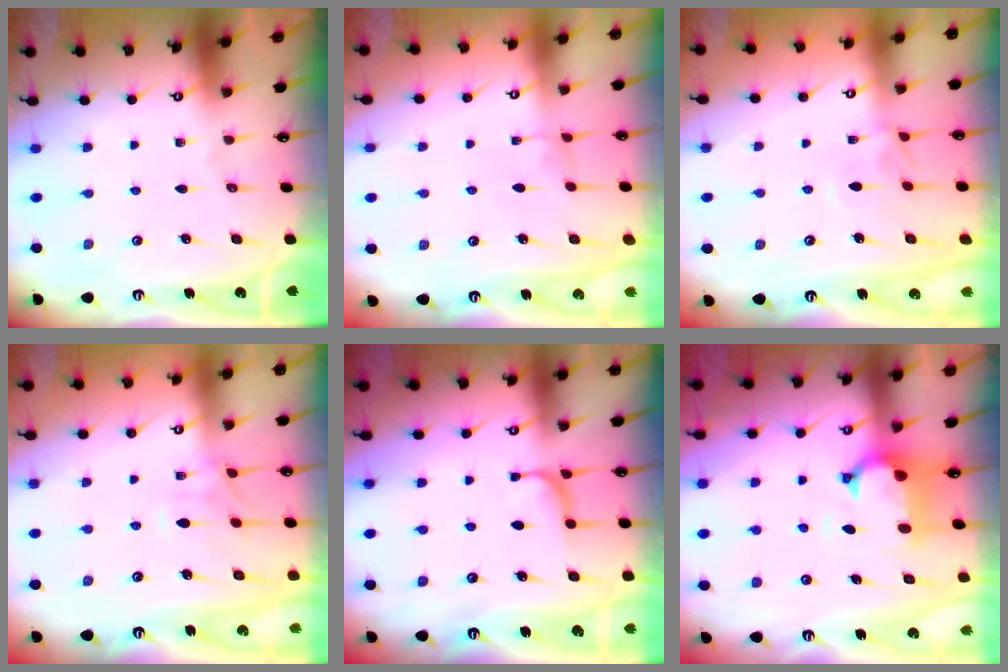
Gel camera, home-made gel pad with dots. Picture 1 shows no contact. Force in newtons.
{"total": 2.6, "press": 2.6, "slide": 0.2}
{"total": 3.9, "press": 3.8, "slide": 0.3}
{"total": 0.8, "press": 0.0, "slide": 0.8}
{"total": 1.2, "press": 0.8, "slide": 0.8}
{"total": 1.9, "press": 1.5, "slide": 1.1}